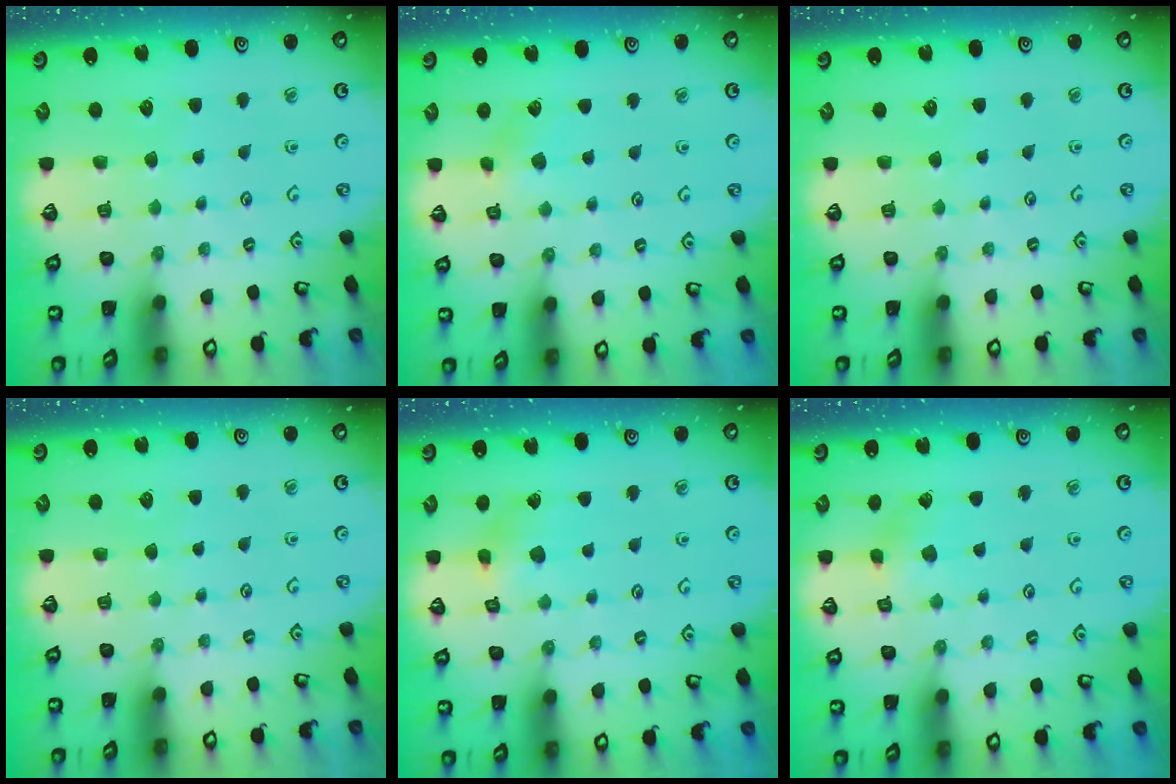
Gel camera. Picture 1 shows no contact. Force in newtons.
{"total": 3.3, "press": 3.3, "slide": 0.4}
{"total": 0.0}
{"total": 0.0}
{"total": 6.7, "press": 6.7, "slide": 0.7}
{"total": 4.5, "press": 4.5, "slide": 0.4}